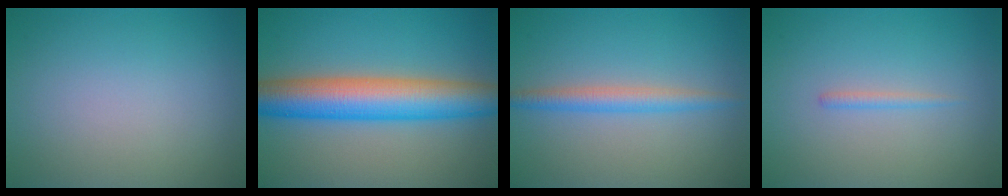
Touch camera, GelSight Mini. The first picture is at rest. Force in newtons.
{"total": 8.9, "press": 8.9, "slide": 0.3}
{"total": 2.5, "press": 2.5, "slide": 0.1}
{"total": 0.8, "press": 0.8, "slide": 0.1}